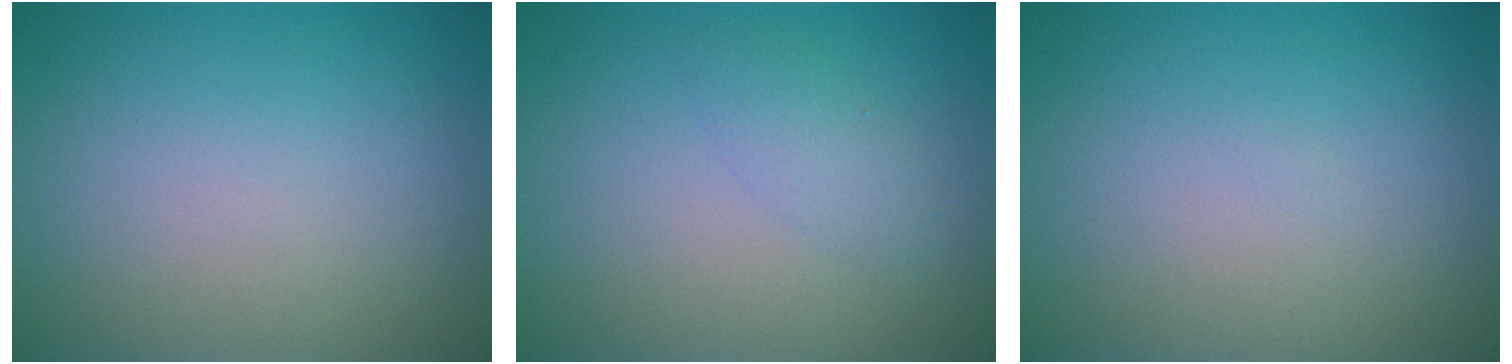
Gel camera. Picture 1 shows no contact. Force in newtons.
{"total": 0.7, "press": 0.7, "slide": 0.1}
{"total": 0.0}